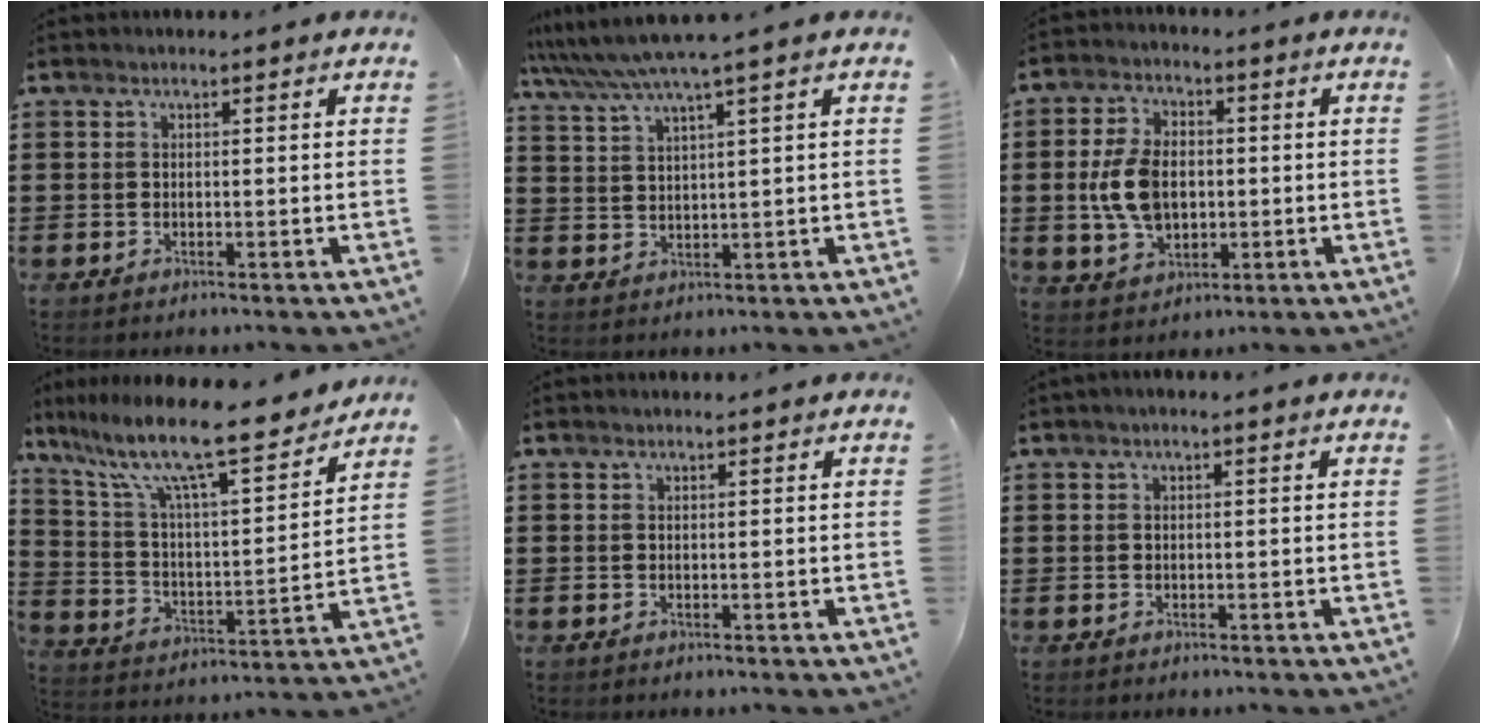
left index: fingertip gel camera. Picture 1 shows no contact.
{"total": 4.7, "force": [3.4, -0.6, 3.1], "torque": [-0.072, -0.014, 0.055]}
{"total": 8.4, "force": [-0.3, 5.6, 6.3], "torque": [-0.155, 0.008, -0.012]}
{"total": 12.6, "force": [10.5, 1.2, 7.0], "torque": [-0.165, -0.070, 0.176]}
{"total": 0.0}
{"total": 0.6, "force": [-0.1, 0.1, 0.5], "torque": [-0.010, -0.002, -0.002]}